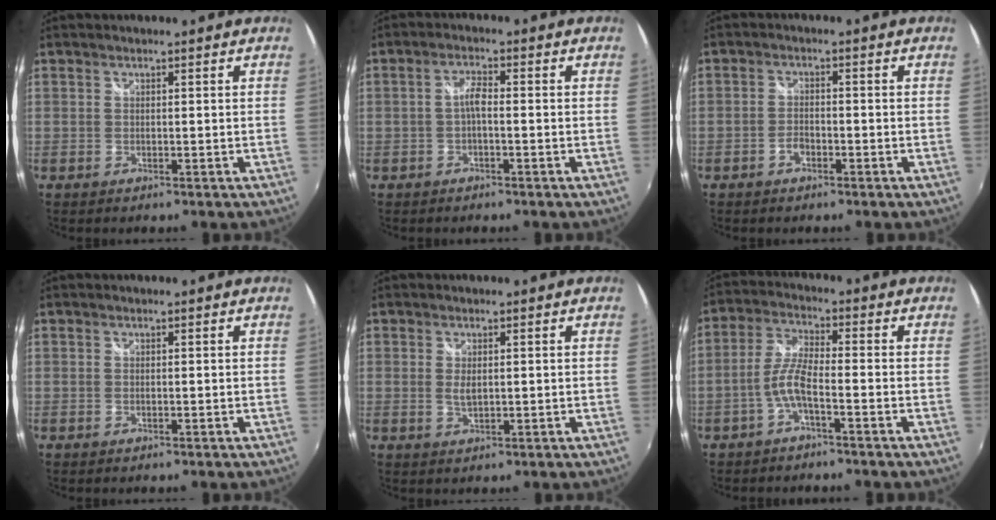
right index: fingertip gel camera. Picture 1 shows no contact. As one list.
[{"total": 2.5, "force": [-0.8, 0.6, 2.3], "torque": [-0.049, 0.007, -0.016]}, {"total": 2.5, "force": [-1.5, 1.3, 1.5], "torque": [-0.035, 0.003, -0.031]}, {"total": 0.0}, {"total": 2.4, "force": [0.1, 1.1, 2.1], "torque": [-0.038, -0.003, 0.003]}, {"total": 5.3, "force": [-2.5, 0.9, 4.6], "torque": [-0.105, 0.010, -0.049]}]